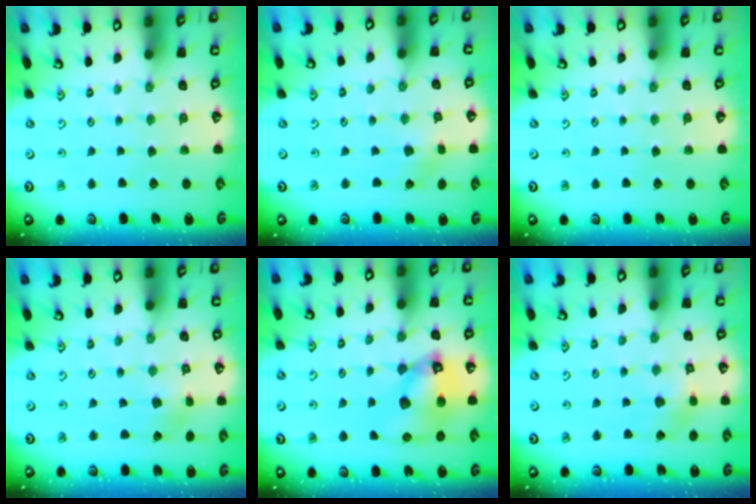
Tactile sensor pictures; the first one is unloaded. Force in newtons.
{"total": 0.9, "press": 0.9, "slide": 0.2}
{"total": 0.0}
{"total": 1.8, "press": 1.8, "slide": 0.2}
{"total": 13.2, "press": 13.0, "slide": 1.8}
{"total": 5.4, "press": 5.4, "slide": 0.5}